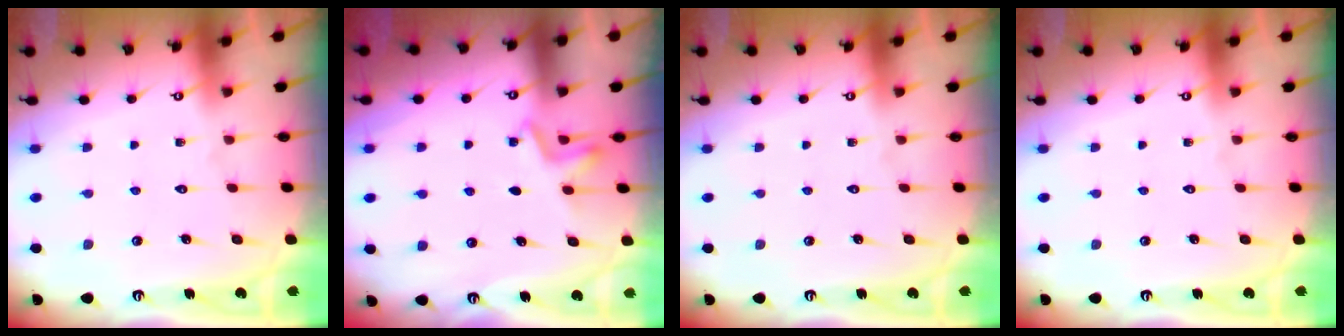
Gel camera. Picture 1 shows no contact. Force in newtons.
{"total": 2.8, "press": 2.4, "slide": 1.4}
{"total": 0.0}
{"total": 0.0}